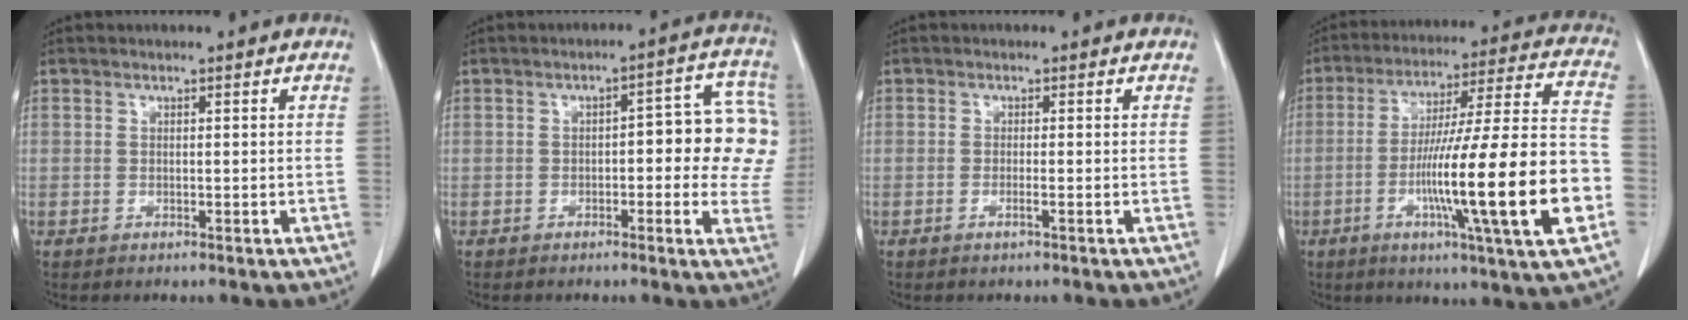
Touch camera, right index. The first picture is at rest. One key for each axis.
{"total": 12.7, "fx": 1.0, "fy": 4.9, "fz": 11.6, "tx": -0.129, "ty": 0.033, "tz": 0.011}
{"total": 0.9, "fx": -0.4, "fy": -0.1, "fz": 0.8, "tx": -0.016, "ty": 0.000, "tz": -0.008}
{"total": 23.3, "fx": -6.4, "fy": 0.1, "fz": 22.5, "tx": -0.338, "ty": -0.008, "tz": -0.109}